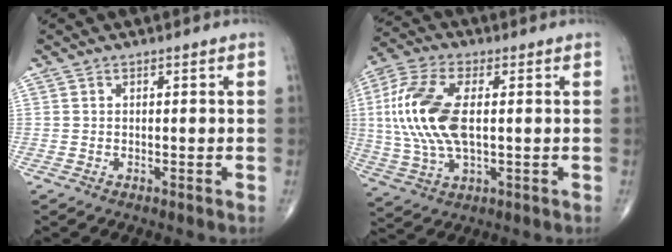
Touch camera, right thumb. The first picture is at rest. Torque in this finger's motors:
{"motor_torque": [0.82, 1.50, 1.27, -0.14, 0.63]}